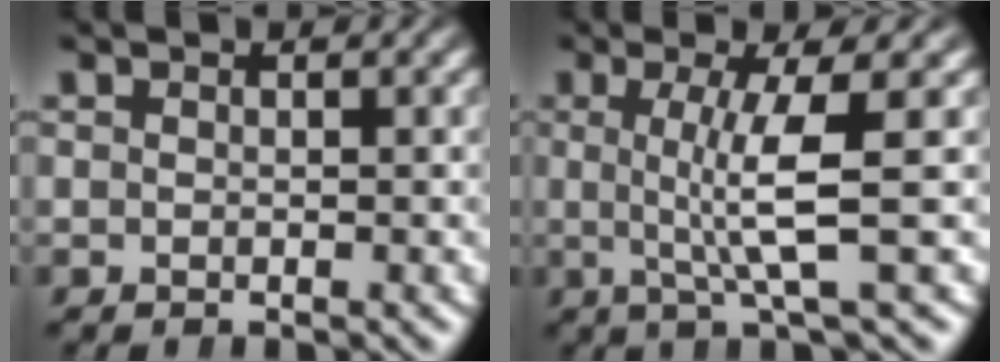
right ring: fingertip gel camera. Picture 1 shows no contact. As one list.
[{"total": 4.6, "force": [0.4, -0.3, 4.5], "torque": [-0.086, -0.008, 0.011]}]